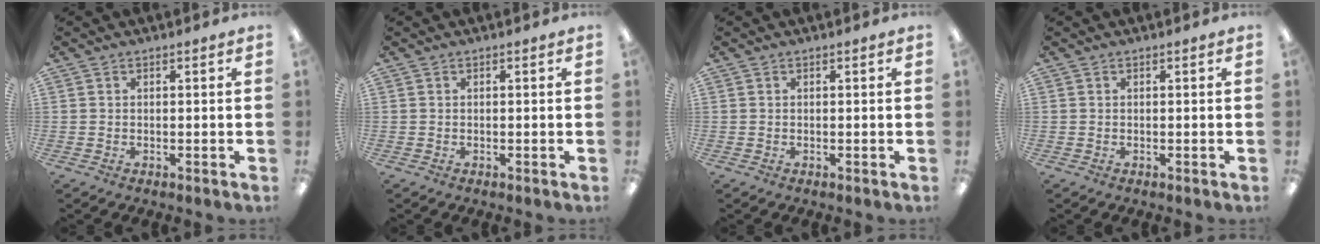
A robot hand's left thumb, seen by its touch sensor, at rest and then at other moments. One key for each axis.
{"total": 0.0}
{"total": 0.0}
{"total": 0.0}